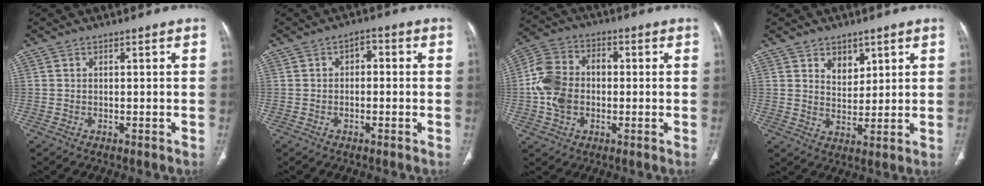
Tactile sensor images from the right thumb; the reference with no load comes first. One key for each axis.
{"total": 2.8, "fx": 0.0, "fy": 1.9, "fz": 2.0, "tx": -0.017, "ty": 0.012, "tz": -0.011}
{"total": 11.6, "fx": -1.0, "fy": 8.7, "fz": 7.7, "tx": -0.145, "ty": 0.030, "tz": -0.026}
{"total": 5.3, "fx": 2.9, "fy": 3.6, "fz": 2.6, "tx": -0.016, "ty": -0.023, "tz": 0.054}